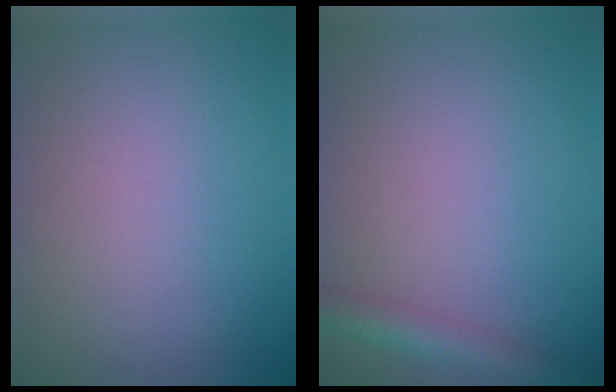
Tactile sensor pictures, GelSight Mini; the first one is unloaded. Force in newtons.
{"total": 3.0, "press": 3.0, "slide": 0.1}